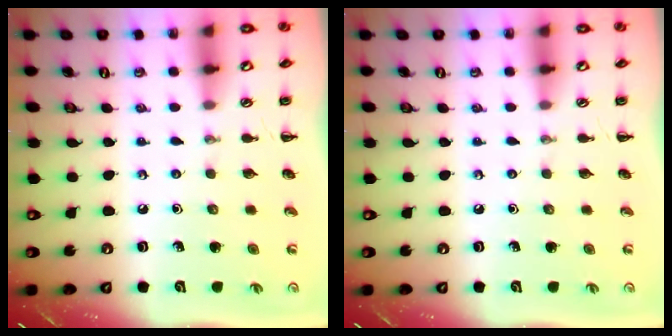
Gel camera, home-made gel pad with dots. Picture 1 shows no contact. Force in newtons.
{"total": 0.0}